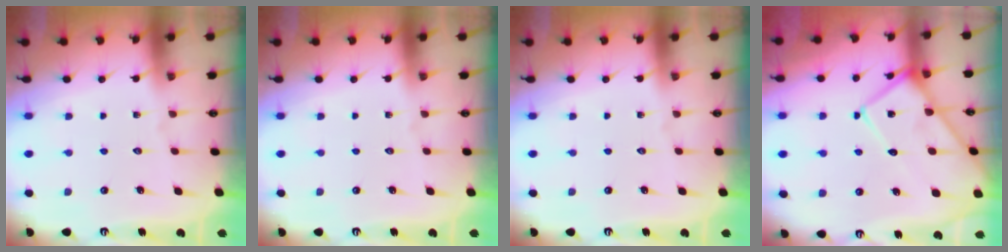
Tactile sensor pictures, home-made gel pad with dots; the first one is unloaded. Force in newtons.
{"total": 0.0}
{"total": 0.0}
{"total": 13.2, "press": 13.2, "slide": 1.3}